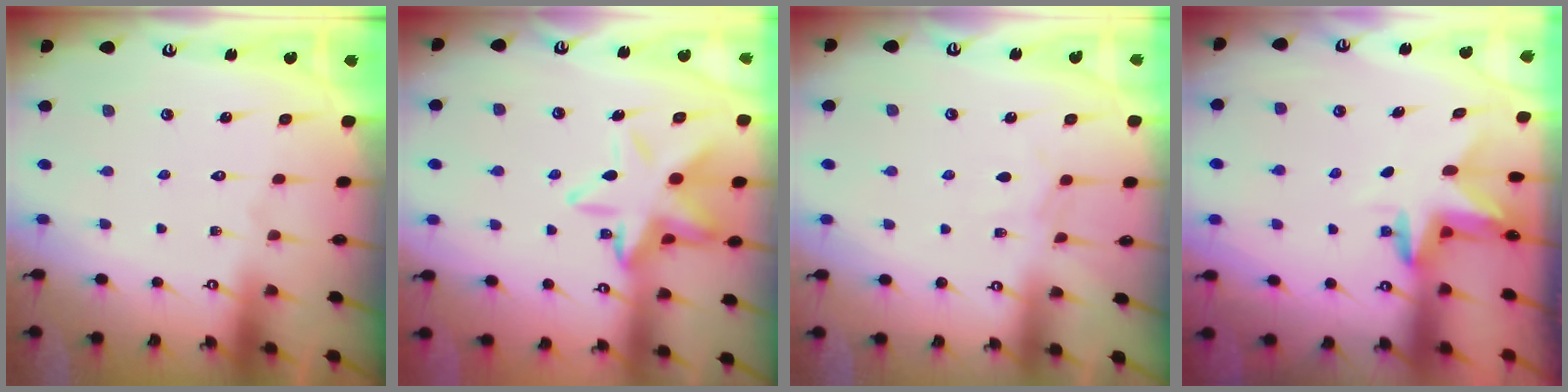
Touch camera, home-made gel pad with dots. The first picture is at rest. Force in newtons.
{"total": 14.0, "press": 13.9, "slide": 1.3}
{"total": 3.0, "press": 2.9, "slide": 0.4}
{"total": 3.2, "press": 3.2, "slide": 0.3}